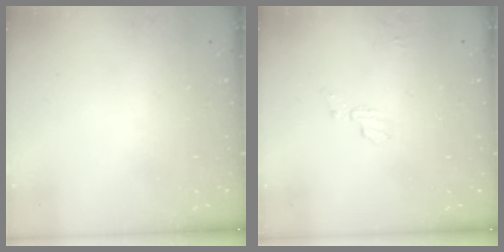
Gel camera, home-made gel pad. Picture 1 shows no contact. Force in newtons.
{"total": 4.6, "press": 4.6, "slide": 0.4}